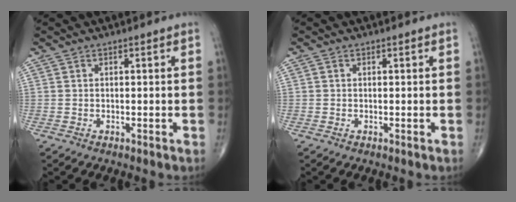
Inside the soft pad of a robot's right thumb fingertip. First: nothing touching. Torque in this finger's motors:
{"motor_torque": [-0.27, -0.03, -0.19, 0.00, 0.01]}